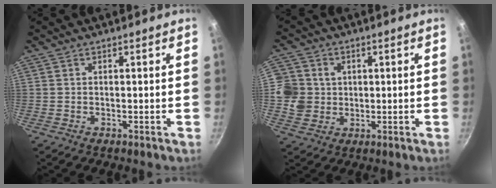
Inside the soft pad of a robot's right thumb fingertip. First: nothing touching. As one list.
[{"total": 7.8, "force": [0.8, 7.4, 2.3], "torque": [-0.010, 0.000, 0.010]}]